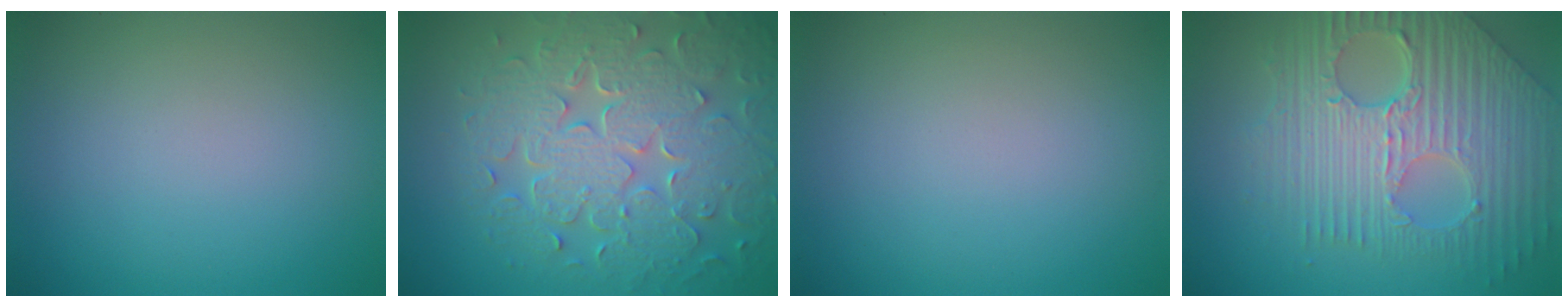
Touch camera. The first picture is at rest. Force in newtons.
{"total": 8.7, "press": 6.4, "slide": 6.0}
{"total": 0.0}
{"total": 9.4, "press": 6.4, "slide": 7.0}